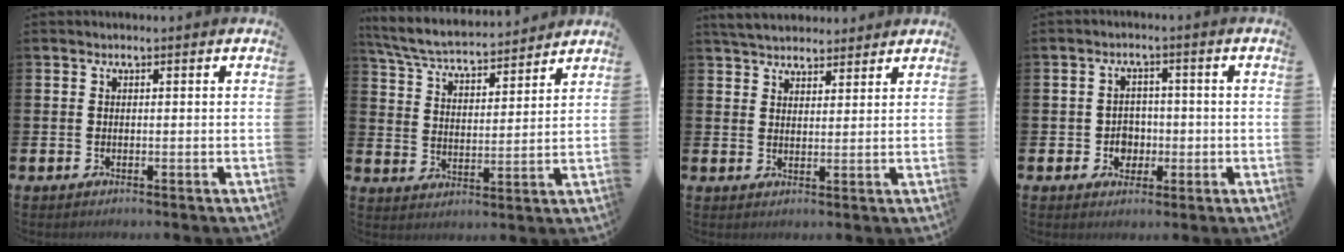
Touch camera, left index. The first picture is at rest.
{"total": 6.0, "force": [5.7, 1.0, 1.5], "torque": [-0.056, -0.040, 0.098]}
{"total": 4.6, "force": [4.4, 1.3, 0.3], "torque": [-0.022, -0.016, 0.083]}
{"total": 3.3, "force": [-0.6, 3.0, 1.0], "torque": [-0.019, 0.000, -0.021]}